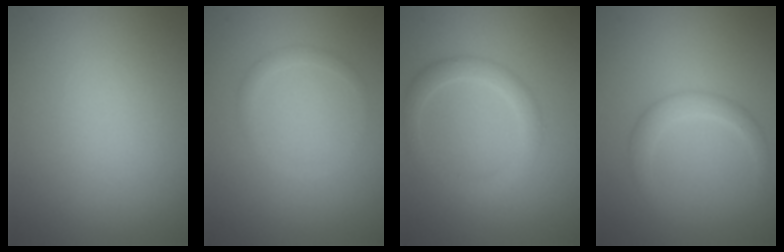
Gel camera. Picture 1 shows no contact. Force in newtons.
{"total": 1.1, "press": 1.1, "slide": 0.1}
{"total": 2.5, "press": 2.5, "slide": 0.2}
{"total": 2.1, "press": 2.1, "slide": 0.1}